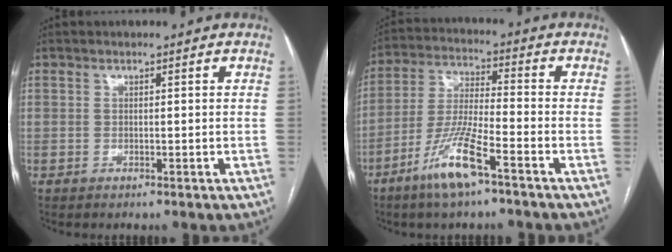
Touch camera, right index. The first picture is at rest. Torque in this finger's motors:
{"motor_torque": [0.79, -0.67, 0.26, 0.14]}